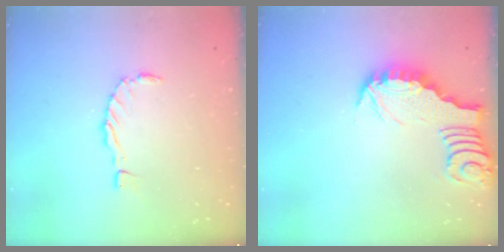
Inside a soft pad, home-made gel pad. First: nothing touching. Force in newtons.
{"total": 3.0, "press": 3.0, "slide": 0.2}